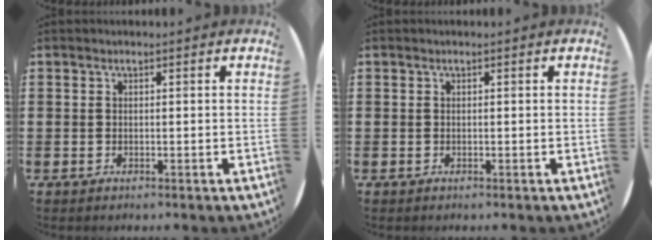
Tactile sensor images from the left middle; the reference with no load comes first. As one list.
[{"total": 0.0}]